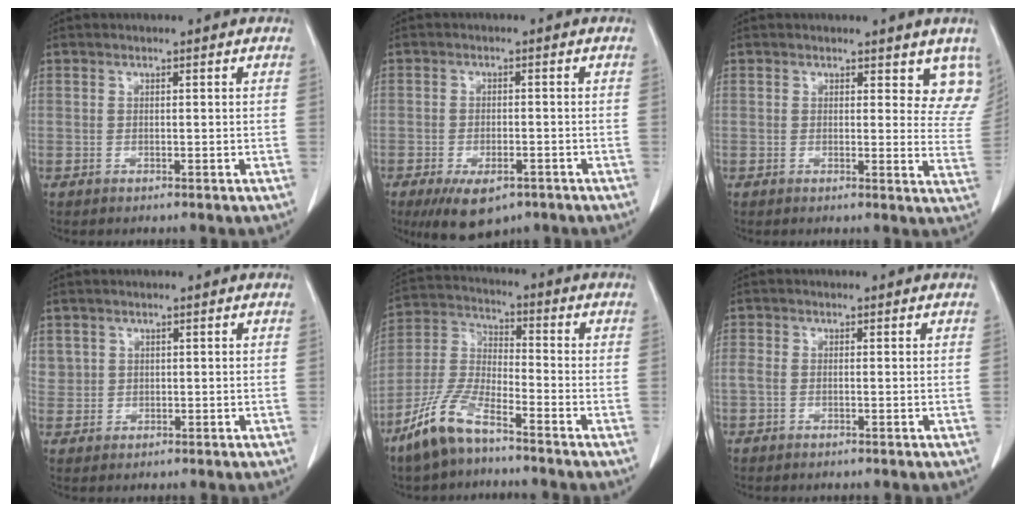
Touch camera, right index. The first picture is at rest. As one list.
[{"total": 7.6, "force": [-4.9, 3.4, 4.7], "torque": [-0.074, -0.008, -0.070]}, {"total": 6.9, "force": [5.7, 3.0, 2.5], "torque": [0.001, -0.024, 0.042]}, {"total": 2.2, "force": [1.0, 1.9, 0.1], "torque": [0.017, 0.007, 0.018]}, {"total": 10.2, "force": [-7.3, 2.5, 6.7], "torque": [-0.154, -0.014, -0.150]}, {"total": 1.4, "force": [-0.3, 0.8, 1.1], "torque": [-0.027, 0.009, -0.003]}]